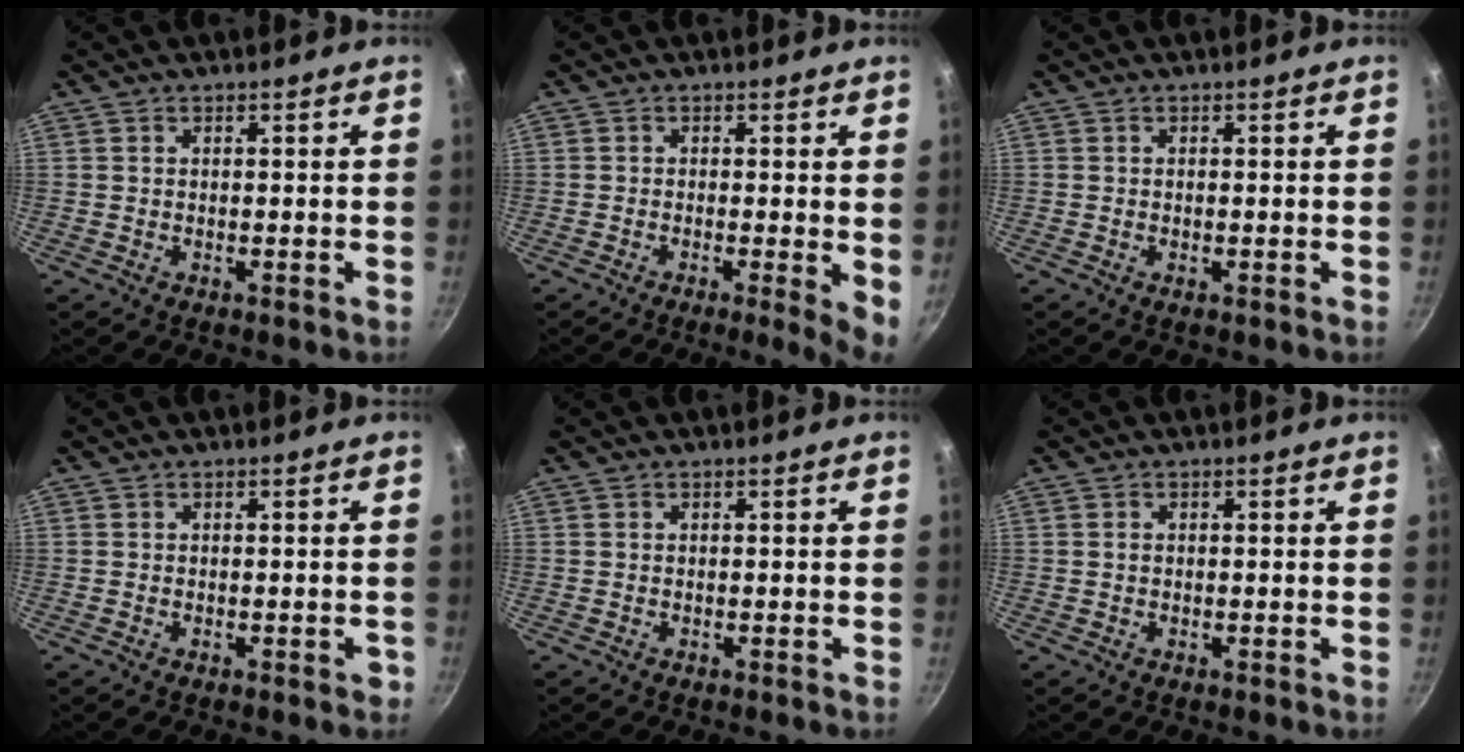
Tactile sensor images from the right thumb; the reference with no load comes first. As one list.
[{"total": 4.6, "force": [-0.5, 0.9, 4.5], "torque": [-0.055, -0.008, -0.008]}, {"total": 0.5, "force": [-0.1, 0.2, 0.5], "torque": [-0.007, 0.000, -0.002]}, {"total": 1.3, "force": [-0.5, 0.6, 1.1], "torque": [-0.005, 0.004, -0.008]}, {"total": 0.0}, {"total": 0.7, "force": [0.1, 0.6, 0.3], "torque": [-0.006, 0.003, 0.002]}]